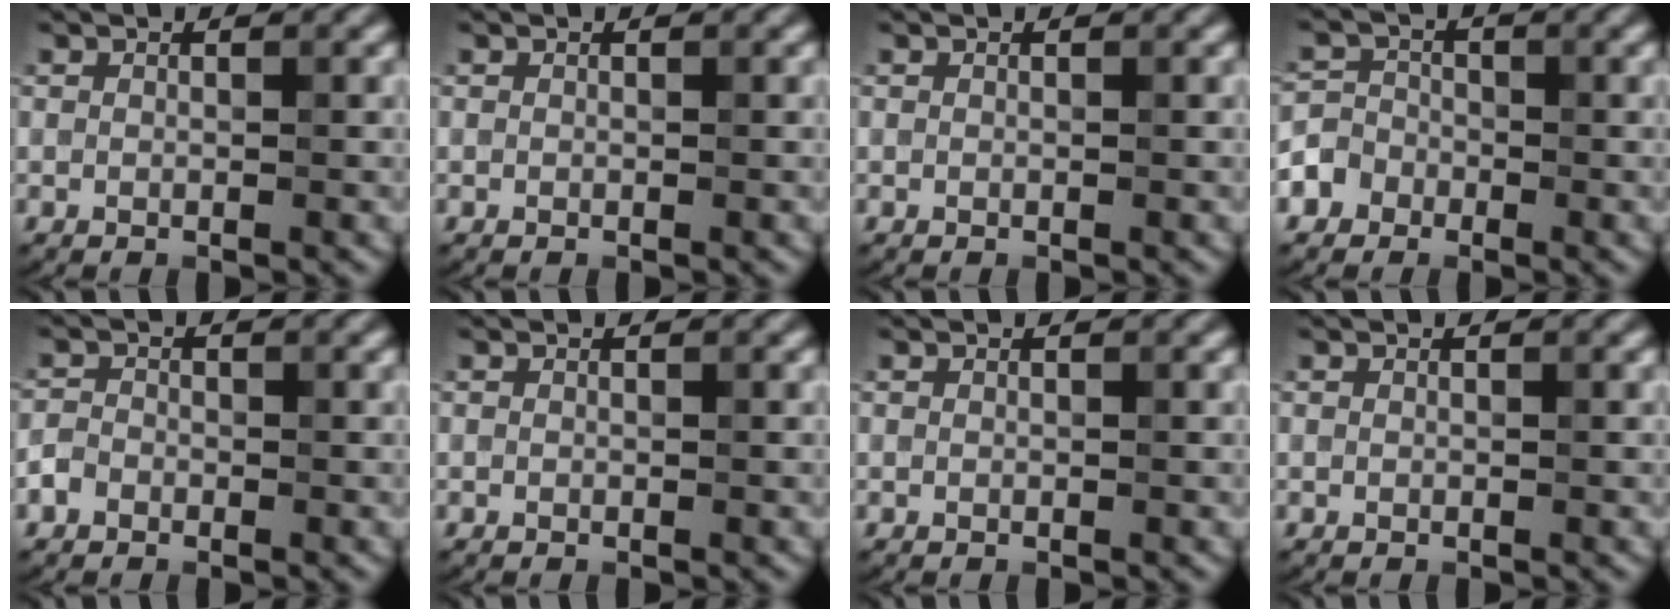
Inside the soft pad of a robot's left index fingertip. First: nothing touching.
{"total": 0.0}
{"total": 0.0}
{"total": 3.3, "force": [-1.8, 2.7, 0.4], "torque": [0.016, -0.001, -0.039]}
{"total": 1.3, "force": [-0.8, 1.0, 0.3], "torque": [0.000, 0.003, -0.021]}
{"total": 0.0}
{"total": 0.0}
{"total": 0.0}